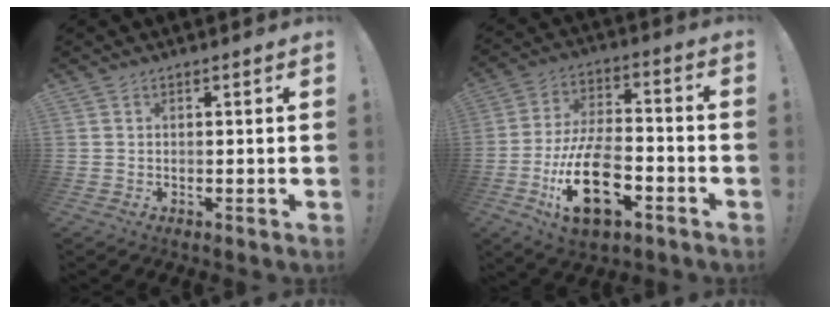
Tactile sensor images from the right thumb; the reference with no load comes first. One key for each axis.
{"total": 20.5, "fx": -7.9, "fy": 10.6, "fz": 15.6, "tx": -0.299, "ty": 0.039, "tz": -0.129}